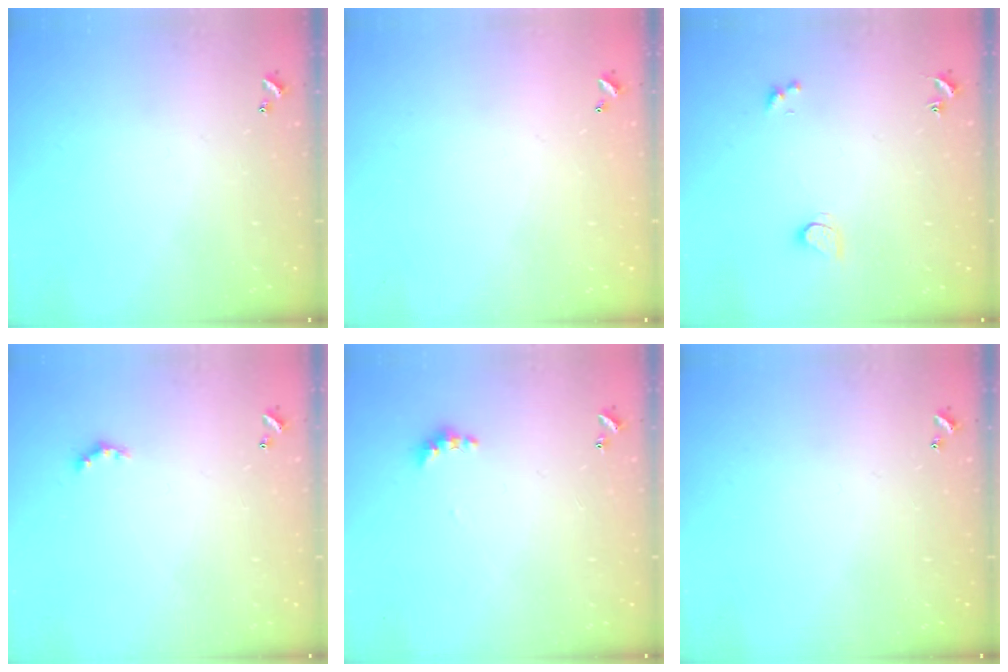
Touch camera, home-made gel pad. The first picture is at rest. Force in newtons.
{"total": 2.8, "press": 2.8, "slide": 0.1}
{"total": 1.4, "press": 1.4, "slide": 0.4}
{"total": 2.4, "press": 2.4, "slide": 0.6}
{"total": 4.4, "press": 4.4, "slide": 0.9}
{"total": 0.0}